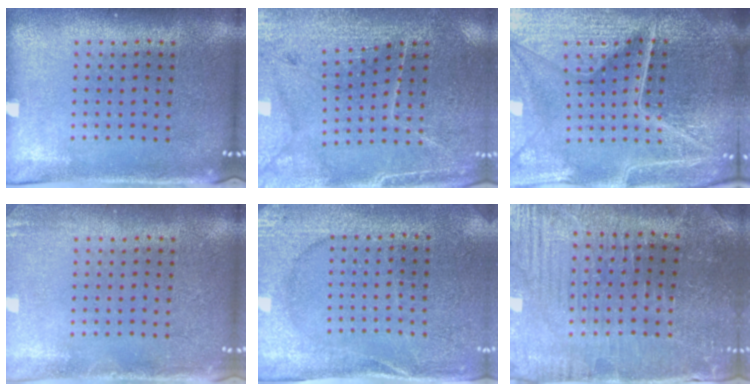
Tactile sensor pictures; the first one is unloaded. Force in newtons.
{"total": 3.0, "press": 2.9, "slide": 0.4}
{"total": 6.5, "press": 5.7, "slide": 3.1}
{"total": 1.3, "press": 1.3, "slide": 0.1}
{"total": 2.6, "press": 2.5, "slide": 0.4}
{"total": 1.8, "press": 1.8, "slide": 0.3}